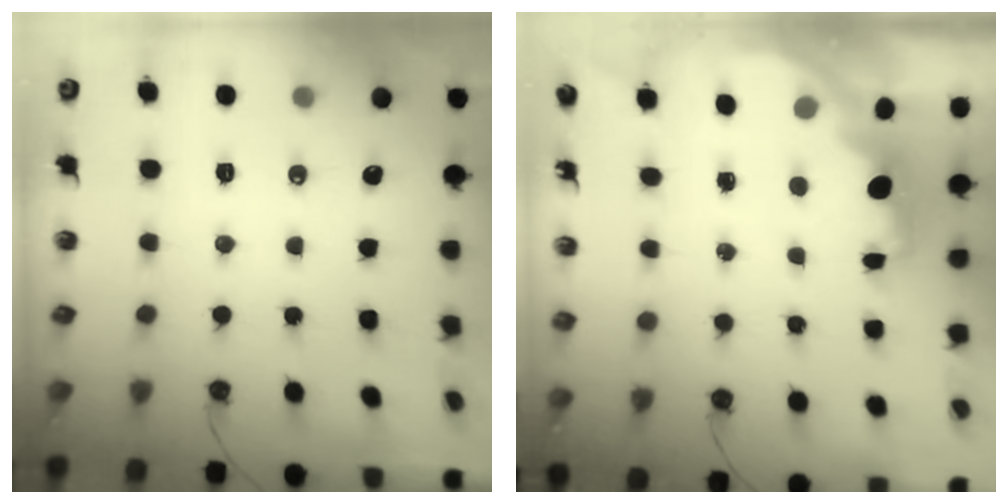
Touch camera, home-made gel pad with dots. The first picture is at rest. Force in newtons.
{"total": 2.2, "press": 2.1, "slide": 0.8}